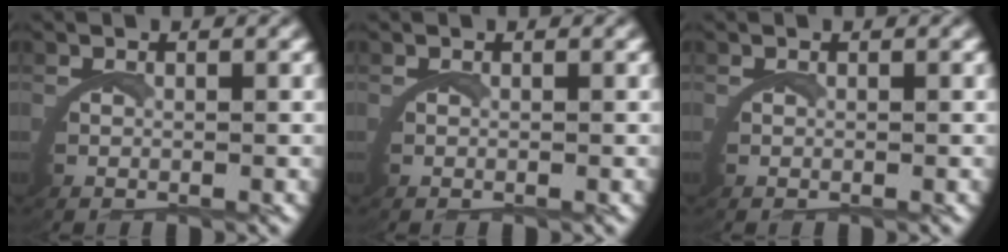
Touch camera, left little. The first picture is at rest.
{"total": 0.0}
{"total": 0.0}